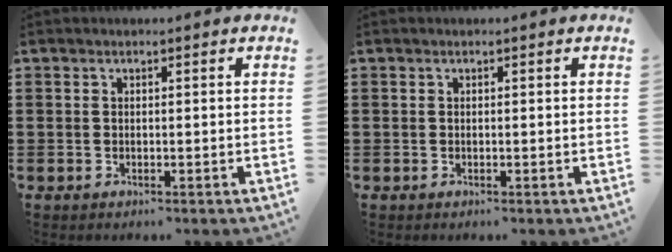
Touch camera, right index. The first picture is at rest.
{"total": 0.0}